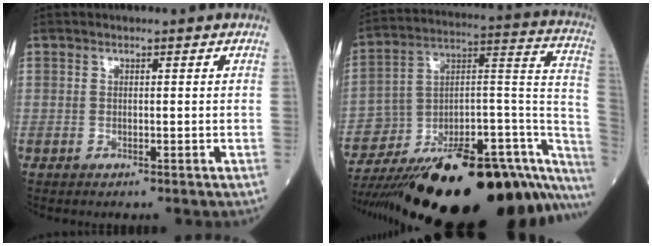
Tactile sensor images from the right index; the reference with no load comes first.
{"total": 34.8, "force": [-25.2, 8.5, 22.4], "torque": [-0.257, -0.002, -0.367]}